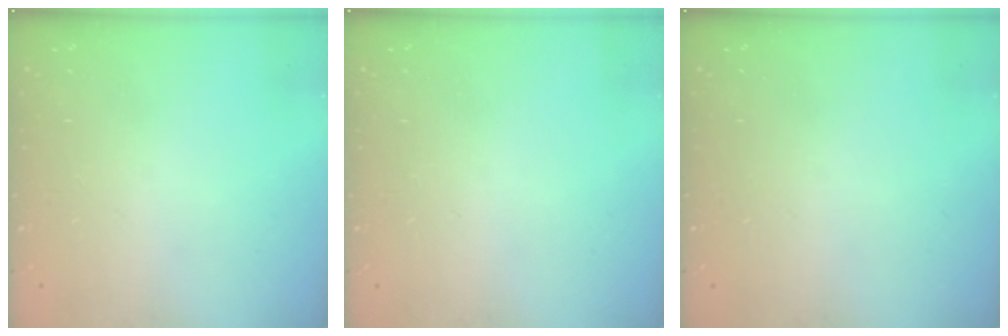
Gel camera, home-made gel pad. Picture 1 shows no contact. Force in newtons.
{"total": 0.0}
{"total": 0.0}